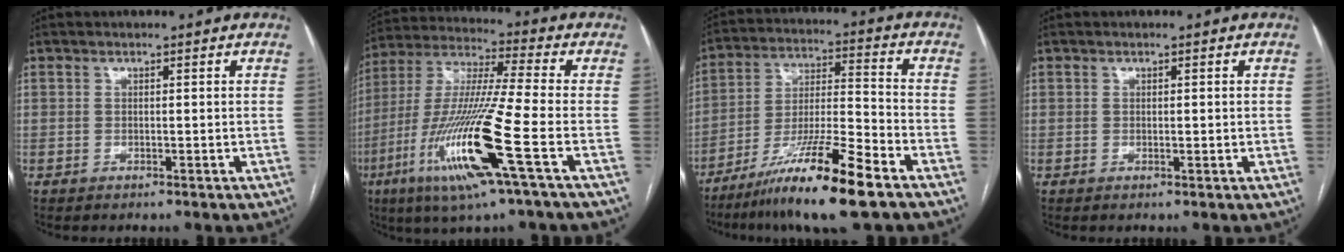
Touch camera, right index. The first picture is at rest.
{"total": 18.8, "force": [-7.0, -0.3, 17.4], "torque": [-0.373, -0.027, -0.138]}
{"total": 15.6, "force": [-10.1, 0.4, 11.8], "torque": [-0.229, -0.030, -0.181]}
{"total": 1.0, "force": [0.0, 0.4, 0.9], "torque": [-0.015, -0.001, 0.002]}